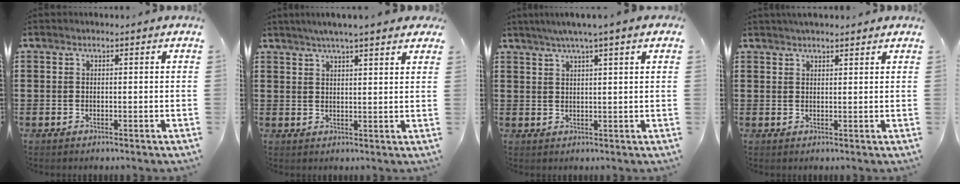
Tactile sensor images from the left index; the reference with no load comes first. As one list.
[{"total": 3.9, "force": [3.4, -0.1, 1.9], "torque": [-0.048, -0.003, 0.059]}, {"total": 3.3, "force": [2.3, -0.4, 2.3], "torque": [-0.051, 0.001, 0.040]}, {"total": 1.7, "force": [1.7, 0.3, 0.3], "torque": [-0.010, 0.005, 0.032]}]